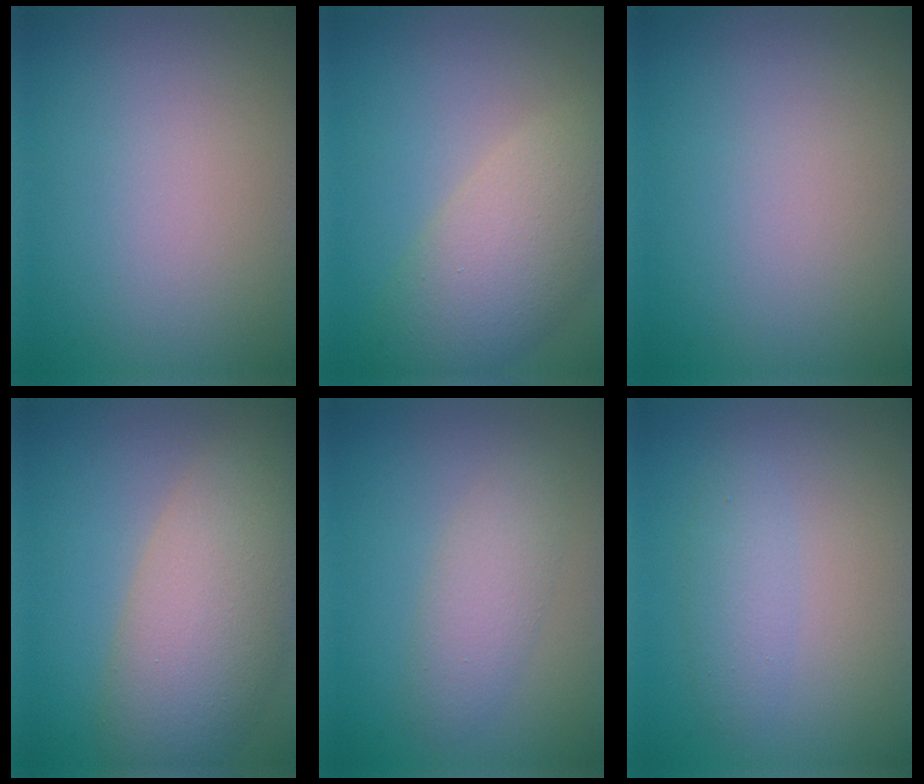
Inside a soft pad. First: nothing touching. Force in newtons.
{"total": 7.1, "press": 7.1, "slide": 0.8}
{"total": 0.0}
{"total": 9.1, "press": 9.1, "slide": 0.5}
{"total": 2.8, "press": 2.8, "slide": 0.0}
{"total": 1.9, "press": 1.9, "slide": 0.0}